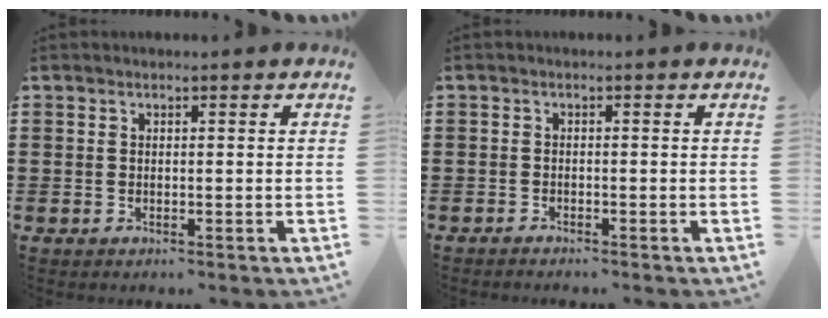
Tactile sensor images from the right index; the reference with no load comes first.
{"total": 0.9, "force": [-0.9, 0.0, 0.0], "torque": [-0.003, 0.000, -0.018]}